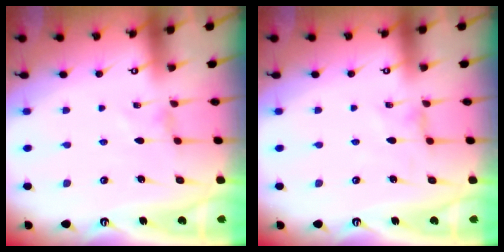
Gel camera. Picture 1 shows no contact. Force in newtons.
{"total": 0.0}